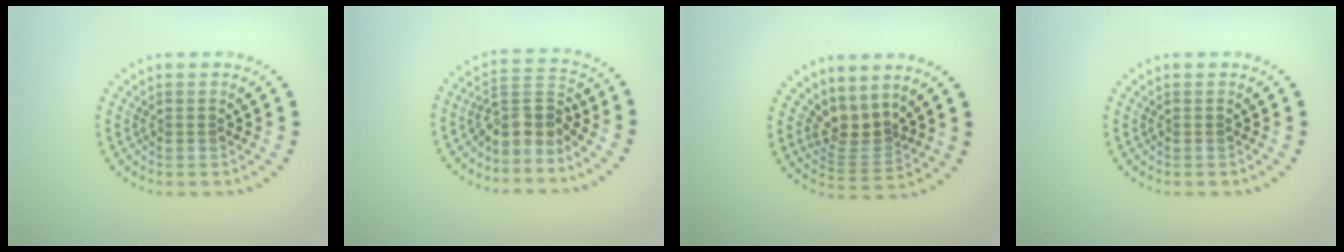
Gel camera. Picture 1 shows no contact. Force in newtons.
{"total": 3.2, "press": 2.5, "slide": 2.1}
{"total": 3.0, "press": 2.2, "slide": 2.0}
{"total": 0.0}